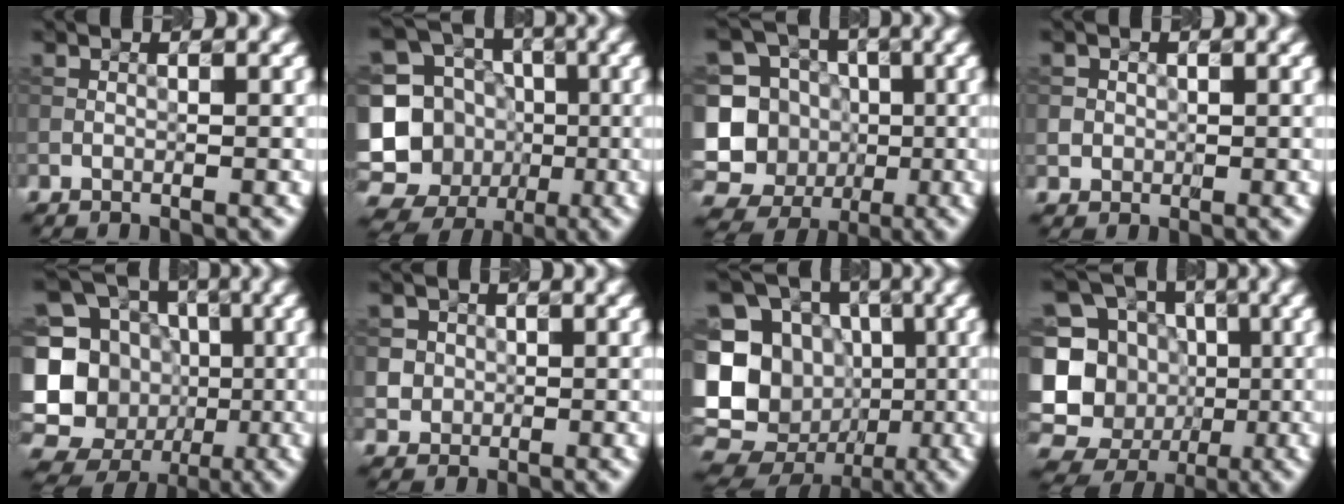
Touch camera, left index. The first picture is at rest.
{"total": 15.2, "force": [-1.4, 14.4, 4.5], "torque": [-0.122, -0.001, -0.024]}
{"total": 13.1, "force": [-0.5, 12.7, 3.3], "torque": [-0.116, 0.010, -0.009]}
{"total": 1.3, "force": [0.4, 1.2, -0.2], "torque": [0.024, 0.003, 0.002]}
{"total": 17.5, "force": [-1.0, 16.7, 5.3], "torque": [-0.134, 0.002, -0.032]}
{"total": 3.1, "force": [0.2, 3.0, 0.3], "torque": [0.024, 0.013, -0.012]}
{"total": 17.1, "force": [-2.3, 15.8, 6.4], "torque": [-0.169, 0.004, -0.046]}
{"total": 15.8, "force": [-0.5, 15.0, 4.9], "torque": [-0.143, 0.010, -0.011]}